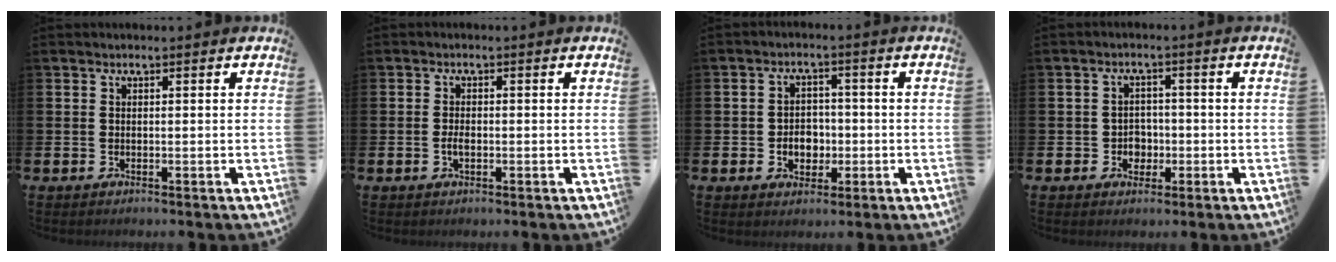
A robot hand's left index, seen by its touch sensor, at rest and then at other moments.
{"total": 1.5, "force": [-0.4, 0.8, 1.3], "torque": [-0.020, 0.000, -0.008]}
{"total": 3.8, "force": [-0.9, 3.2, 1.9], "torque": [-0.025, 0.000, -0.025]}
{"total": 2.8, "force": [-0.7, 2.6, 0.9], "torque": [-0.014, 0.000, -0.022]}